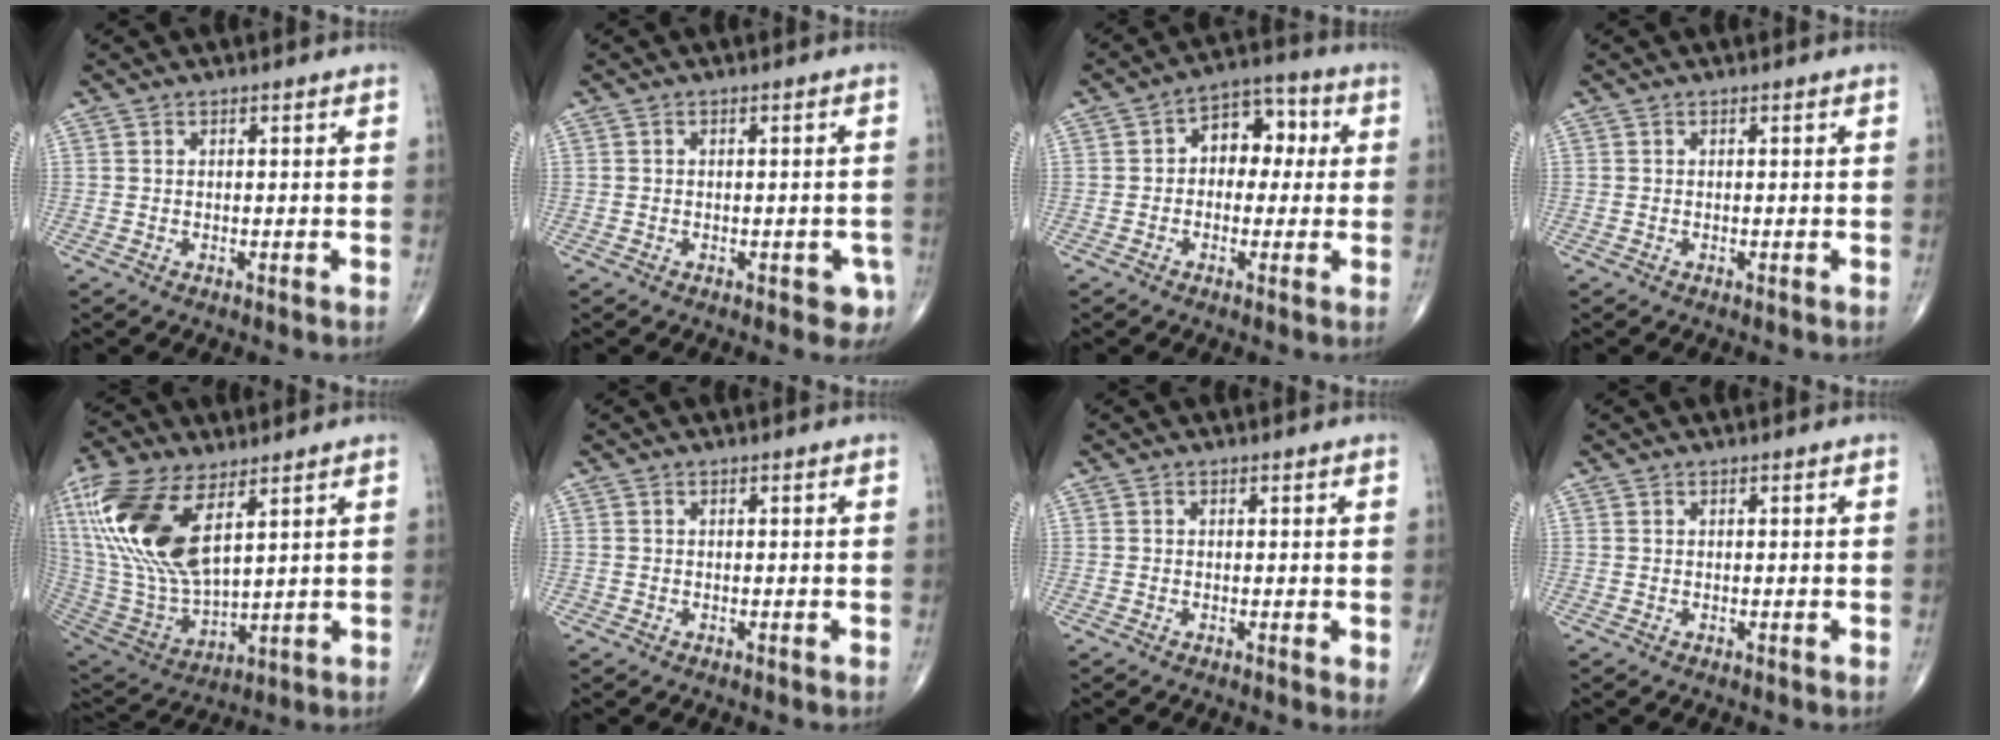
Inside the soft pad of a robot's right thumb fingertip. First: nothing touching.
{"total": 3.4, "force": [-1.6, 1.9, 2.3], "torque": [-0.008, 0.005, -0.018]}
{"total": 8.8, "force": [0.9, 6.1, 6.2], "torque": [-0.045, 0.032, 0.002]}
{"total": 0.0}
{"total": 22.5, "force": [9.1, 10.3, 17.7], "torque": [-0.388, -0.032, 0.186]}
{"total": 0.0}
{"total": 1.5, "force": [0.0, 0.5, 1.4], "torque": [-0.019, -0.006, -0.005]}
{"total": 0.0}